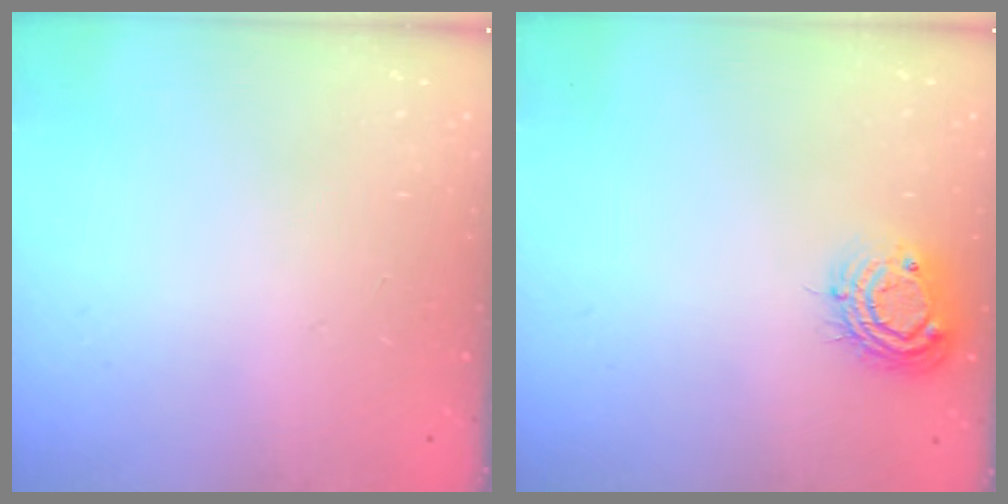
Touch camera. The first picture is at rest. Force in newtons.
{"total": 9.1, "press": 9.0, "slide": 0.8}